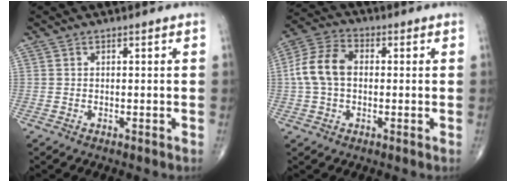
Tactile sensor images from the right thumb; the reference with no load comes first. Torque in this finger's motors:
{"motor_torque": [1.57, 1.55, 0.89, 0.11, 0.06]}